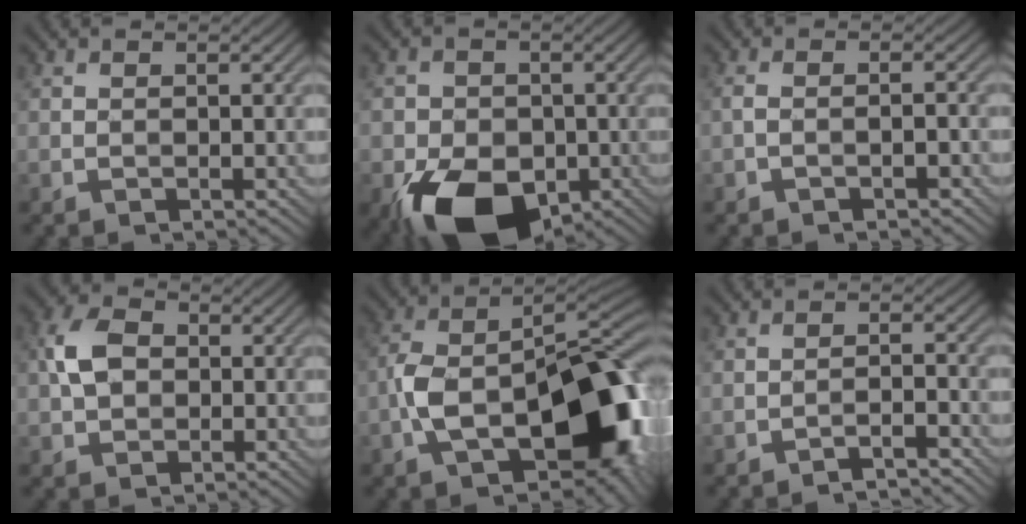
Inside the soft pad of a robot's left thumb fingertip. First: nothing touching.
{"total": 12.4, "force": [-5.8, 8.0, 7.5], "torque": [-0.128, -0.040, -0.100]}
{"total": 1.7, "force": [-1.1, 0.3, 1.2], "torque": [-0.024, 0.007, -0.024]}
{"total": 4.7, "force": [0.2, 3.6, 3.0], "torque": [-0.068, 0.008, -0.004]}
{"total": 17.8, "force": [-5.4, 9.9, 13.8], "torque": [-0.216, -0.024, -0.092]}
{"total": 2.5, "force": [-2.4, 0.1, 0.9], "torque": [-0.013, 0.009, -0.044]}